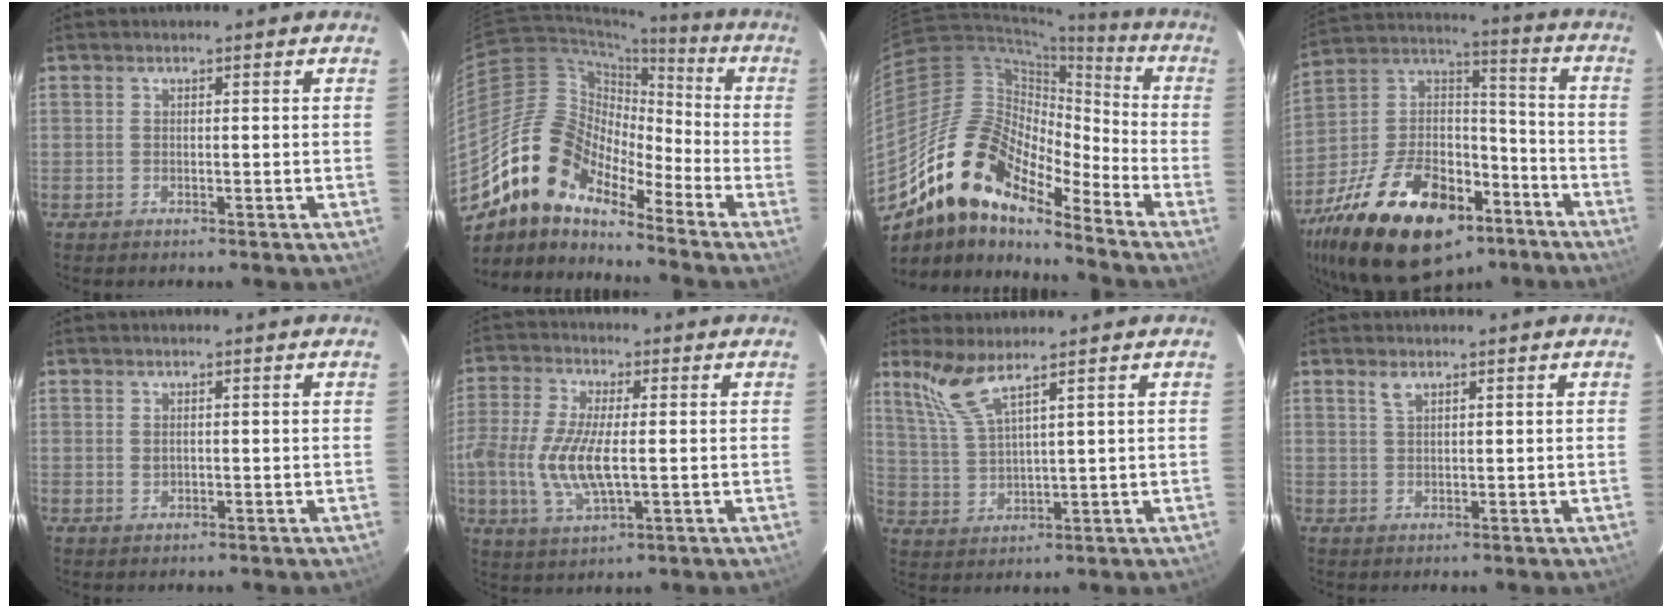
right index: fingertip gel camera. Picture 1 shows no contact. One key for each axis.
{"total": 15.2, "fx": -11.7, "fy": 6.1, "fz": 7.5, "tx": -0.127, "ty": 0.007, "tz": -0.235}
{"total": 17.7, "fx": -13.4, "fy": 5.8, "fz": 10.0, "tx": -0.167, "ty": -0.004, "tz": -0.267}
{"total": 29.7, "fx": -17.5, "fy": 15.9, "fz": 18.1, "tx": -0.357, "ty": 0.023, "tz": -0.268}
{"total": 0.8, "fx": 0.3, "fy": 0.5, "fz": 0.5, "tx": -0.009, "ty": 0.001, "tz": 0.007}
{"total": 11.4, "fx": -1.3, "fy": 4.1, "fz": 10.5, "tx": -0.226, "ty": -0.007, "tz": -0.025}
{"total": 6.3, "fx": 4.8, "fy": 0.1, "fz": 4.1, "tx": -0.092, "ty": 0.001, "tz": 0.111}
{"total": 1.7, "fx": 1.2, "fy": 0.6, "fz": 1.1, "tx": -0.020, "ty": 0.003, "tz": 0.024}